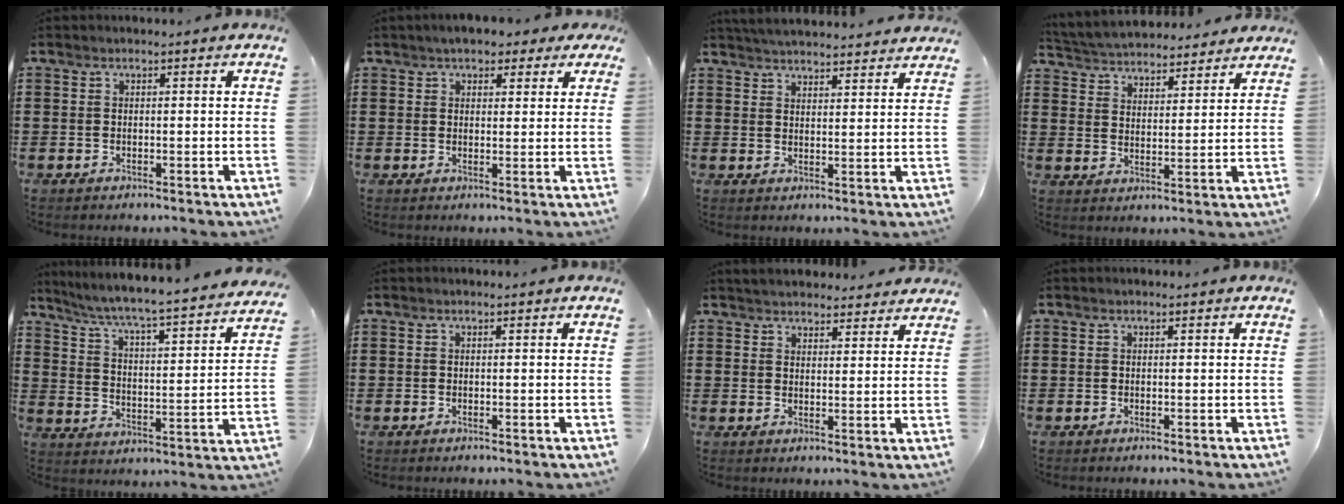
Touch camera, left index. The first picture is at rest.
{"total": 3.9, "force": [3.0, 1.7, 1.7], "torque": [-0.037, 0.006, 0.052]}
{"total": 4.2, "force": [4.2, -0.1, 0.6], "torque": [-0.023, -0.017, 0.077]}
{"total": 4.7, "force": [4.6, 0.7, 0.0], "torque": [-0.024, -0.026, 0.080]}
{"total": 4.8, "force": [4.3, -0.7, 2.0], "torque": [-0.061, -0.047, 0.060]}
{"total": 0.0}
{"total": 3.4, "force": [3.4, 0.4, 0.3], "torque": [-0.015, -0.009, 0.064]}
{"total": 0.0}